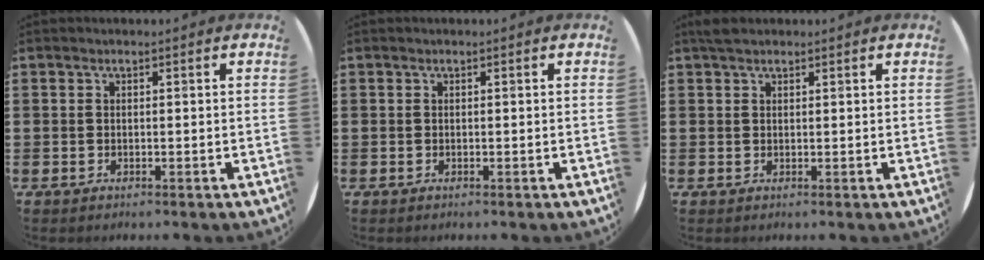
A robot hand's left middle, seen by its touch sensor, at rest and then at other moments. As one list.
[{"total": 0.0}, {"total": 1.5, "force": [1.3, 0.6, 0.5], "torque": [-0.004, 0.001, 0.022]}]